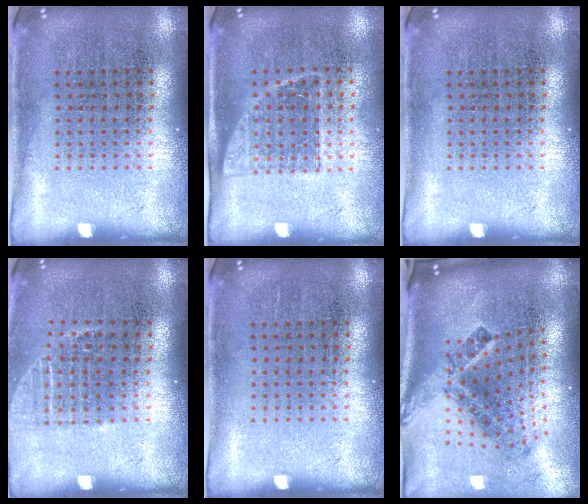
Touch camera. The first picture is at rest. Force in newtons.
{"total": 1.3, "press": 1.1, "slide": 0.7}
{"total": 0.0}
{"total": 1.1, "press": 1.0, "slide": 0.5}
{"total": 0.0}
{"total": 3.0, "press": 1.7, "slide": 2.4}